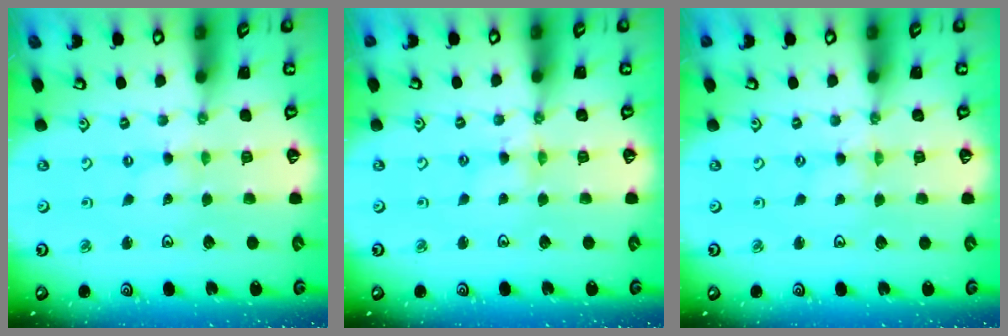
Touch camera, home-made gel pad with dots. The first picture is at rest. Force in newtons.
{"total": 2.1, "press": 2.1, "slide": 0.3}
{"total": 0.0}